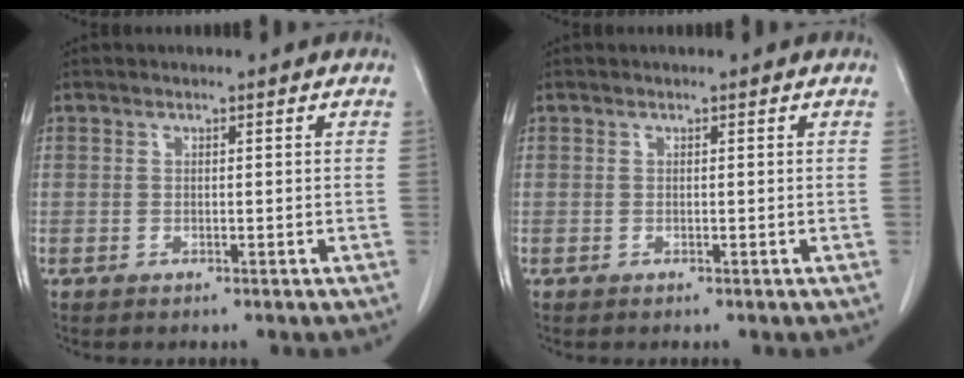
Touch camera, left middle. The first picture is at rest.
{"total": 0.0}